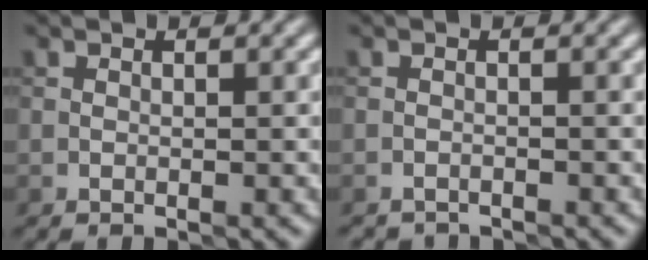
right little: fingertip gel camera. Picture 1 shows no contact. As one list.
[{"total": 1.7, "force": [-1.7, 0.0, -0.2], "torque": [0.007, -0.003, -0.025]}]